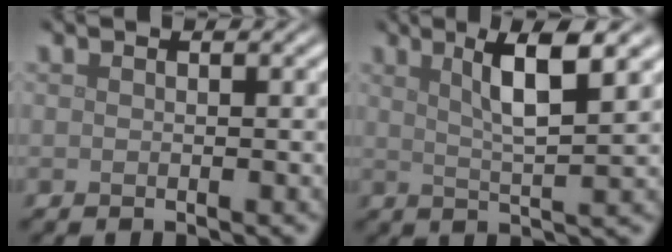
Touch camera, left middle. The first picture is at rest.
{"total": 5.6, "force": [2.3, 1.0, 5.0], "torque": [-0.076, 0.003, 0.037]}